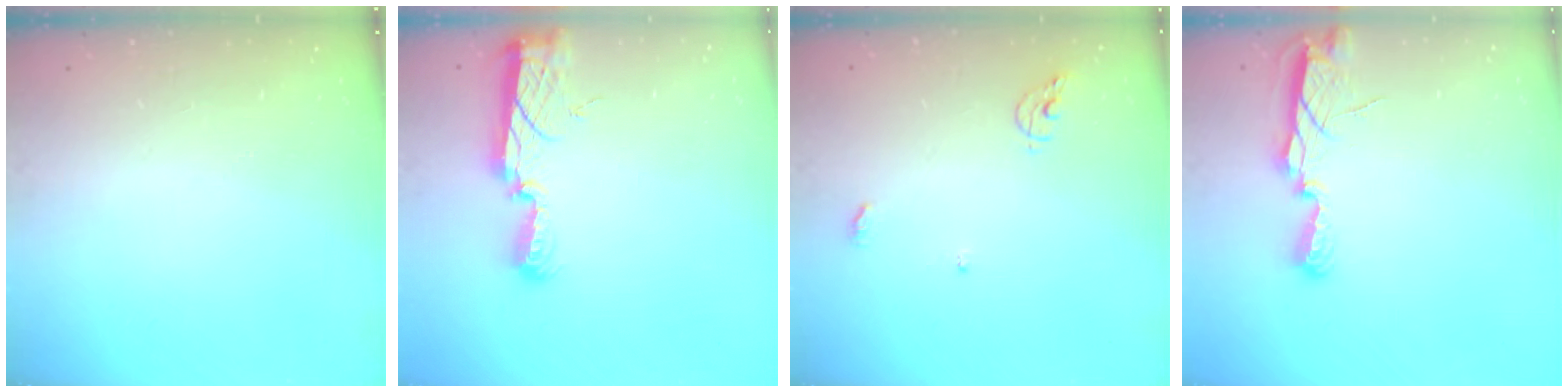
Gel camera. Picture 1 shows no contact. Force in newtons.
{"total": 9.0, "press": 8.9, "slide": 0.8}
{"total": 6.3, "press": 6.3, "slide": 0.2}
{"total": 7.3, "press": 7.3, "slide": 0.5}